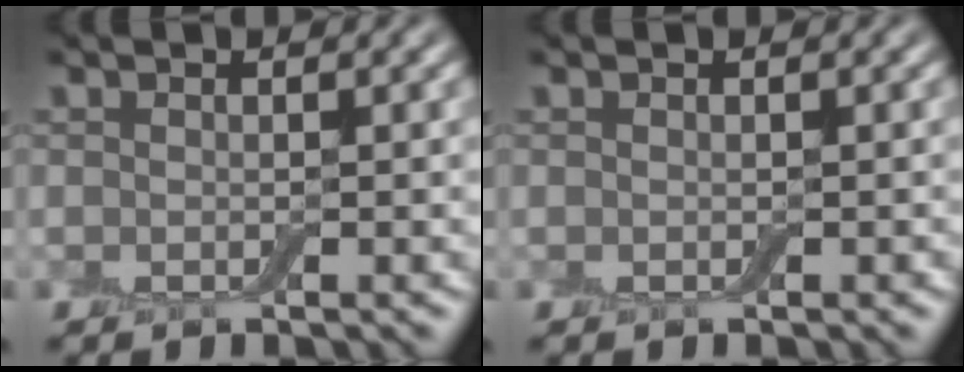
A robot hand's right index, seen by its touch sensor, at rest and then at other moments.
{"total": 0.0}